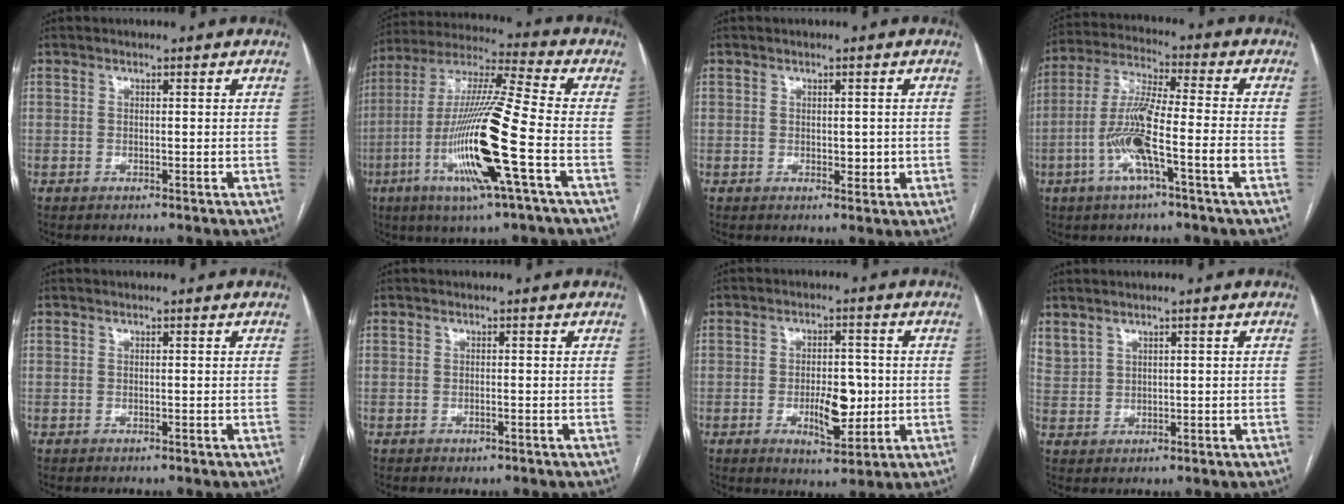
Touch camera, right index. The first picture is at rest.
{"total": 18.4, "force": [-5.6, -0.2, 17.5], "torque": [-0.355, -0.018, -0.113]}
{"total": 2.3, "force": [-0.1, 1.4, 1.9], "torque": [-0.023, -0.001, 0.004]}
{"total": 11.6, "force": [-3.9, 0.4, 10.9], "torque": [-0.220, 0.005, -0.078]}
{"total": 0.0}
{"total": 0.7, "force": [-0.3, 0.3, 0.5], "torque": [-0.010, 0.000, 0.001]}
{"total": 7.2, "force": [-1.3, 3.0, 6.4], "torque": [-0.100, -0.002, -0.013]}
{"total": 3.1, "force": [2.5, 1.5, 1.1], "torque": [-0.028, 0.008, 0.063]}